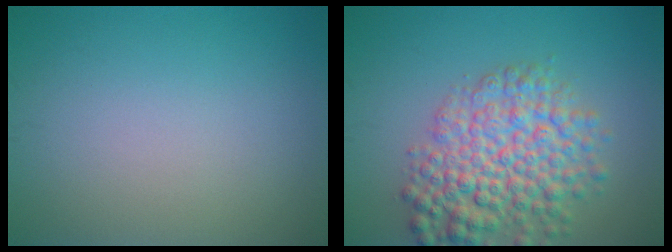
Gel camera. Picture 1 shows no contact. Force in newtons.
{"total": 7.3, "press": 7.3, "slide": 0.3}